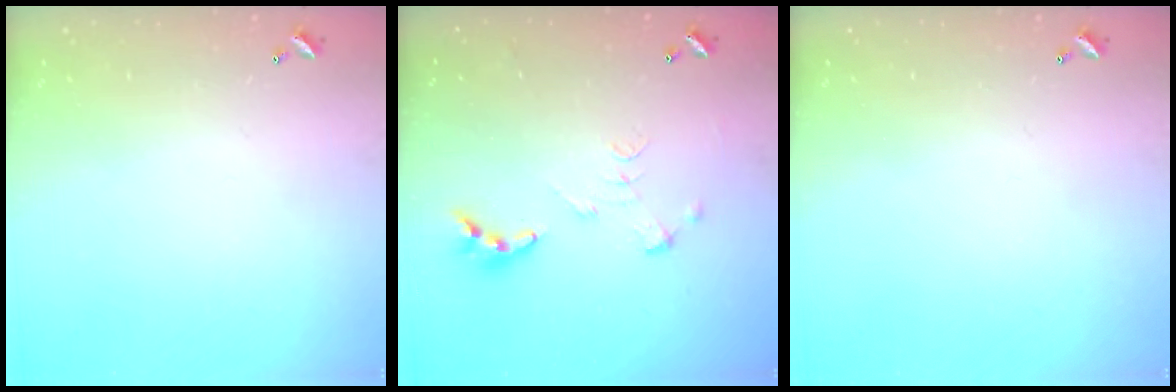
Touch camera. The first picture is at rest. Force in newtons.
{"total": 0.0}
{"total": 0.0}